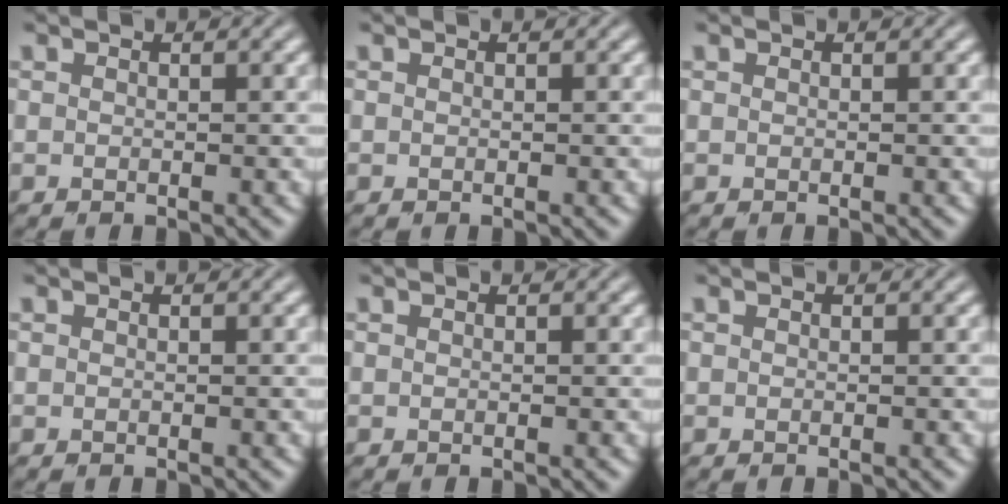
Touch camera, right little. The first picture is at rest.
{"total": 0.0}
{"total": 0.0}
{"total": 0.0}
{"total": 0.0}
{"total": 0.0}